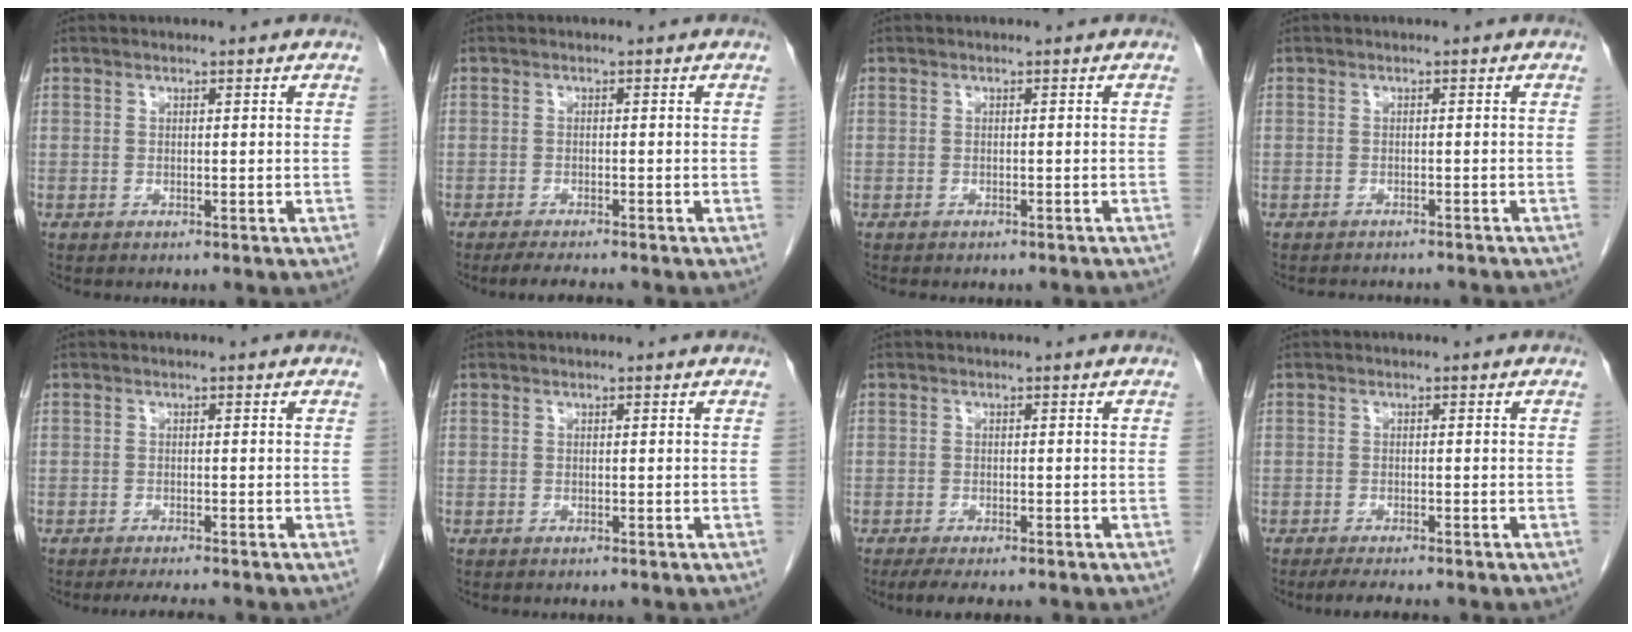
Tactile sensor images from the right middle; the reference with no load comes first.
{"total": 4.2, "force": [-3.7, 0.1, 2.1], "torque": [-0.034, -0.012, -0.057]}
{"total": 3.1, "force": [-2.7, 0.6, 1.3], "torque": [-0.023, -0.003, -0.032]}
{"total": 7.6, "force": [-7.0, 1.4, 2.7], "torque": [-0.028, -0.005, -0.076]}
{"total": 3.4, "force": [-3.0, -0.4, 1.6], "torque": [-0.022, -0.010, -0.046]}
{"total": 0.0}
{"total": 5.4, "force": [-4.2, 1.0, 3.1], "torque": [-0.045, -0.014, -0.063]}
{"total": 4.5, "force": [-3.8, 0.3, 2.4], "torque": [-0.037, -0.011, -0.055]}